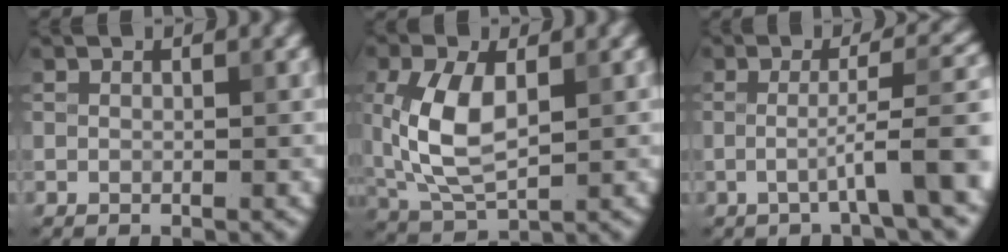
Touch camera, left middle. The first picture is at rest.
{"total": 6.6, "force": [0.7, 3.6, 5.5], "torque": [-0.131, 0.003, 0.019]}
{"total": 5.6, "force": [-1.4, 0.7, 5.4], "torque": [-0.080, 0.015, -0.033]}